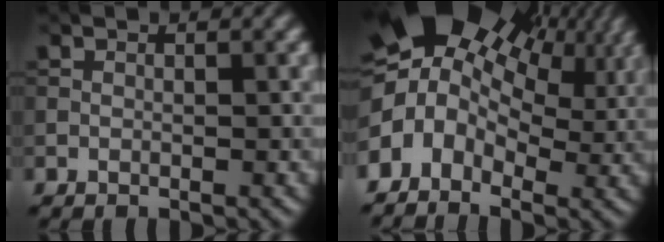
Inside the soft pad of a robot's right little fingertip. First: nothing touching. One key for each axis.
{"total": 16.0, "fx": 3.3, "fy": 11.3, "fz": 10.8, "tx": -0.202, "ty": 0.012, "tz": 0.051}